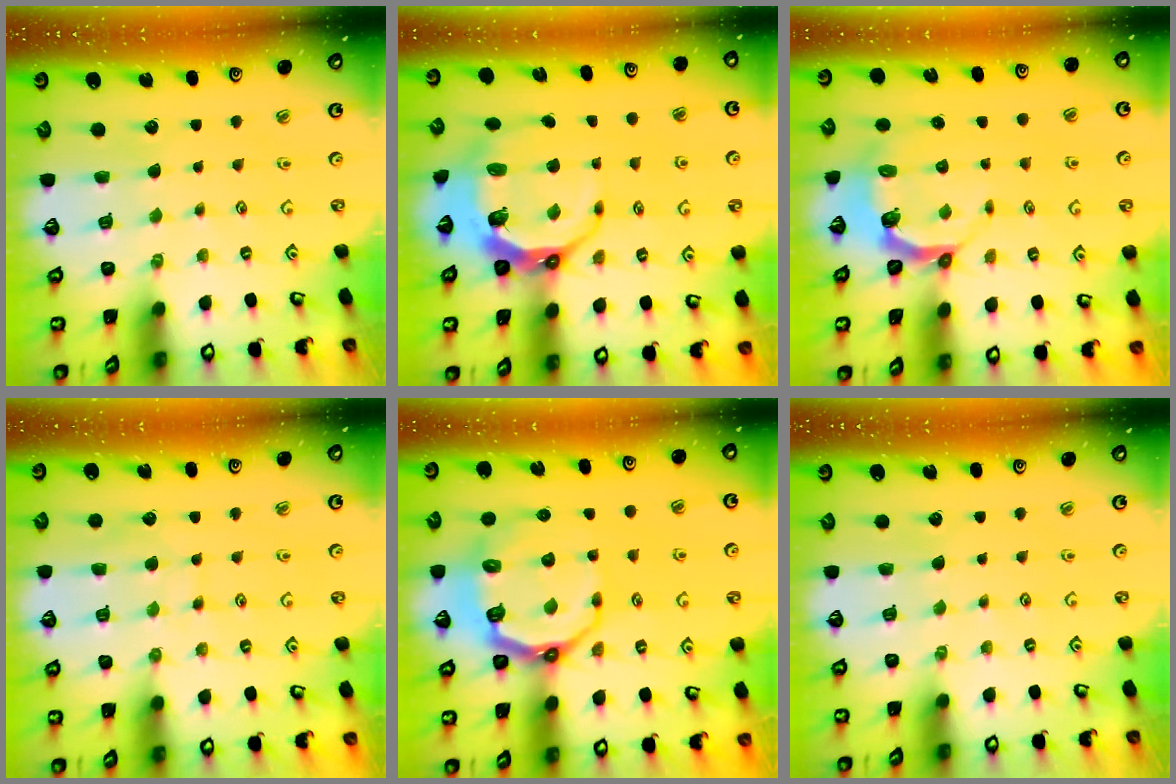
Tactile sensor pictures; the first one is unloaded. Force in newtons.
{"total": 8.4, "press": 7.3, "slide": 4.2}
{"total": 4.7, "press": 3.7, "slide": 2.8}
{"total": 6.7, "press": 6.6, "slide": 0.6}
{"total": 13.2, "press": 12.6, "slide": 4.2}
{"total": 0.0}